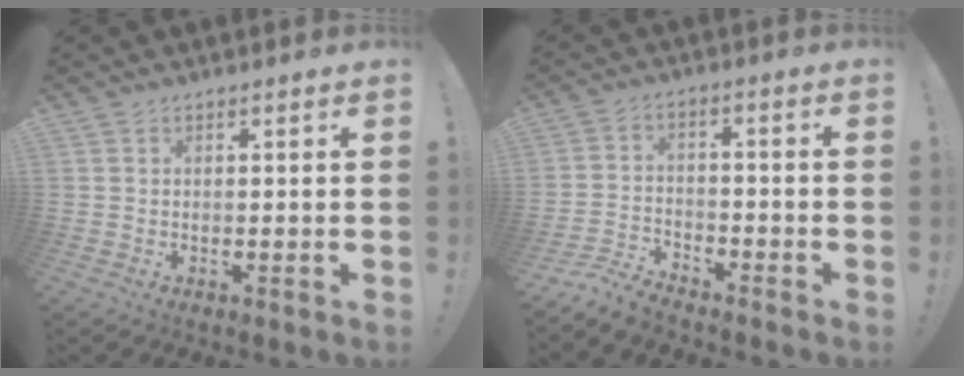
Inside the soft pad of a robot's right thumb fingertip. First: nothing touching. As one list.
[{"total": 7.1, "force": [-6.6, 1.7, 1.9], "torque": [-0.039, 0.021, -0.128]}]